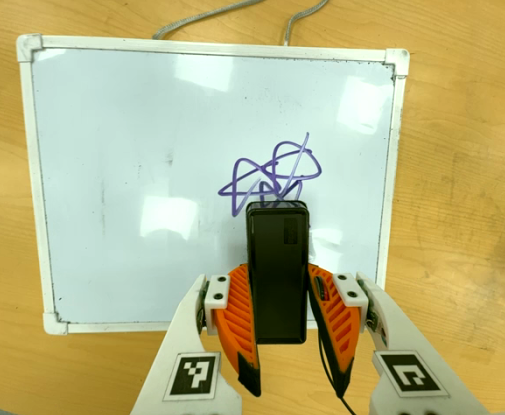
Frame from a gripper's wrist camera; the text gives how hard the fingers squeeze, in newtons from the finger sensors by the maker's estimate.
{"total": 3.7, "left": 2.6, "right": 4.8}